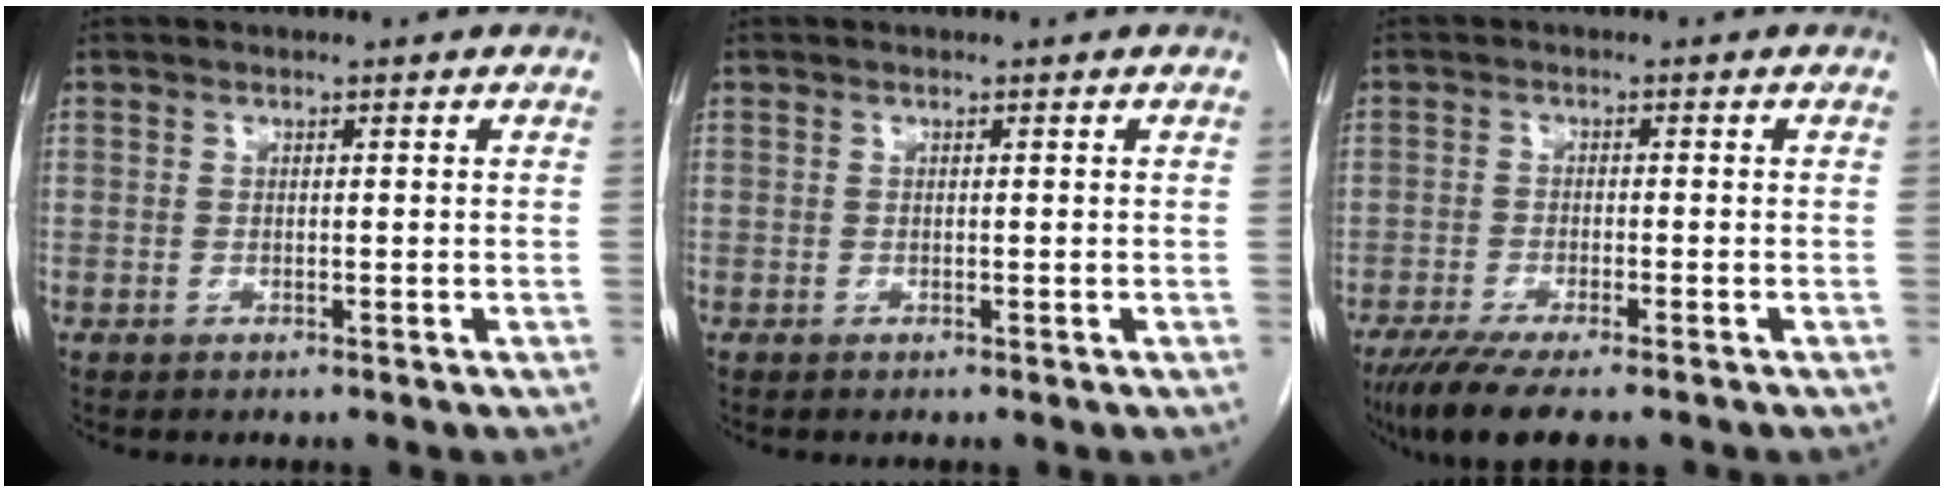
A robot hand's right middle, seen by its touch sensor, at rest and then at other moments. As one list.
[{"total": 0.0}, {"total": 8.1, "force": [-6.2, 1.1, 5.1], "torque": [-0.084, -0.019, -0.100]}]